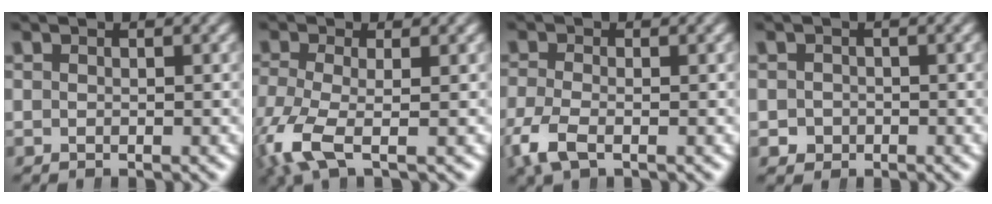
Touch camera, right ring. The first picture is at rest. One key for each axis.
{"total": 4.7, "fx": -1.7, "fy": 2.3, "fz": 3.8, "tx": -0.105, "ty": -0.031, "tz": -0.014}
{"total": 3.1, "fx": -1.8, "fy": 1.4, "fz": 2.1, "tx": -0.061, "ty": -0.017, "tz": -0.024}
{"total": 2.1, "fx": -1.0, "fy": 1.8, "fz": 0.2, "tx": -0.011, "ty": -0.017, "tz": -0.009}